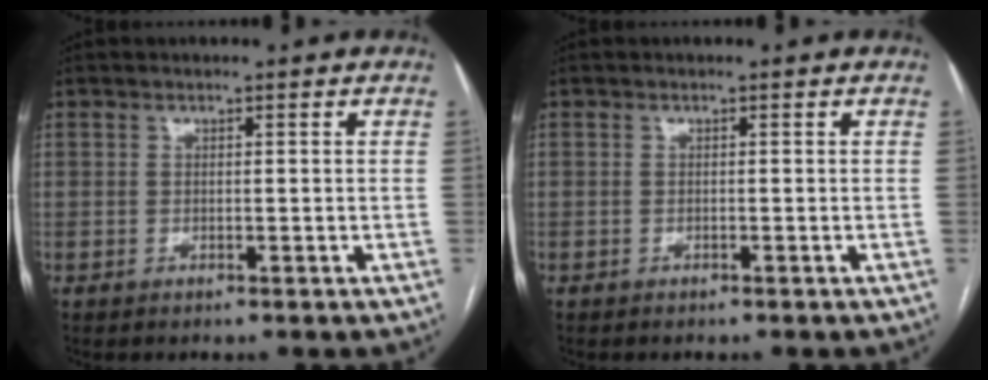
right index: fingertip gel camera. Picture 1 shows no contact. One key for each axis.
{"total": 0.0}